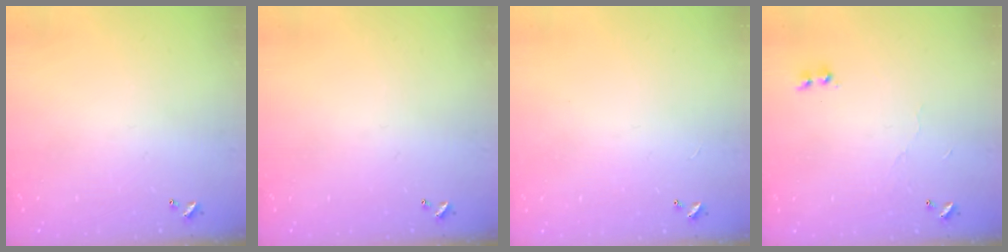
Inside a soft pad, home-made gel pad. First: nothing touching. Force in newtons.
{"total": 0.0}
{"total": 2.8, "press": 2.8, "slide": 0.3}
{"total": 5.4, "press": 5.4, "slide": 0.3}